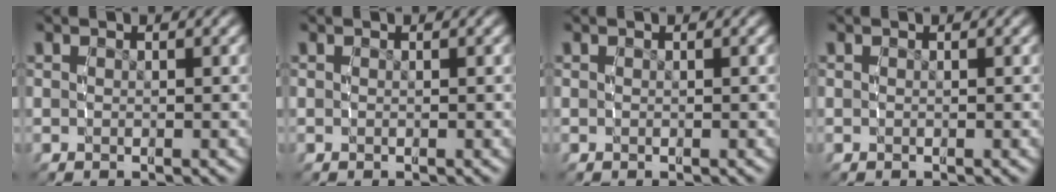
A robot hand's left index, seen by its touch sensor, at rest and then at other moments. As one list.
[{"total": 0.0}, {"total": 0.0}, {"total": 0.0}]